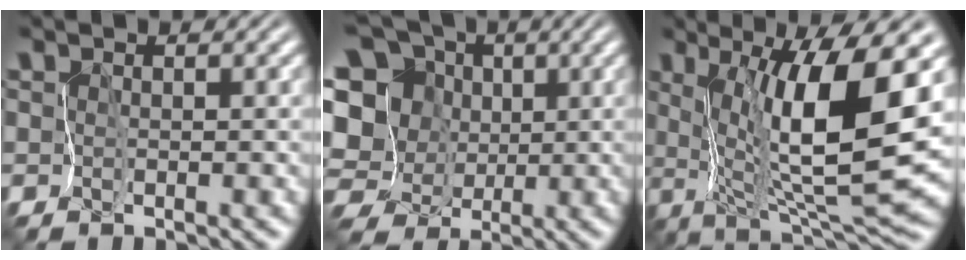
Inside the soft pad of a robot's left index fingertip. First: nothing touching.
{"total": 12.7, "force": [0.6, 11.3, 5.8], "torque": [-0.161, 0.034, -0.009]}
{"total": 10.7, "force": [2.5, 1.9, 10.2], "torque": [-0.174, -0.015, 0.052]}